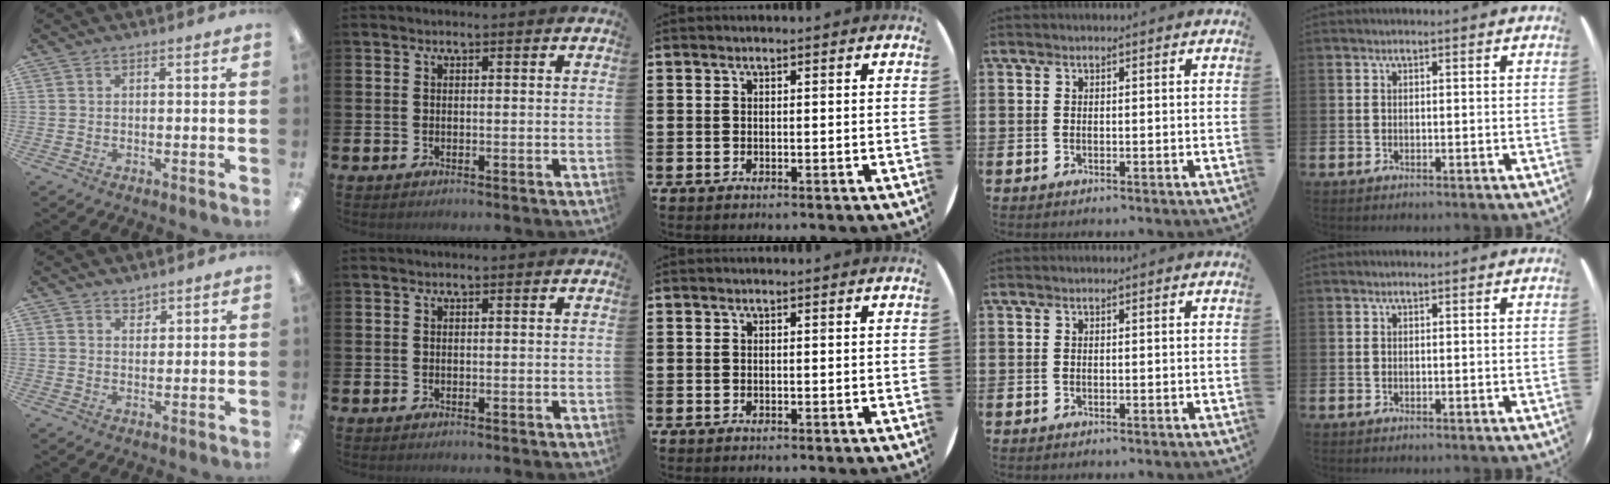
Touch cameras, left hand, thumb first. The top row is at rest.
{"thumb": {"total": 2.5, "force": [2.3, 1.1, 0.1], "torque": [0.012, -0.015, 0.040]}}